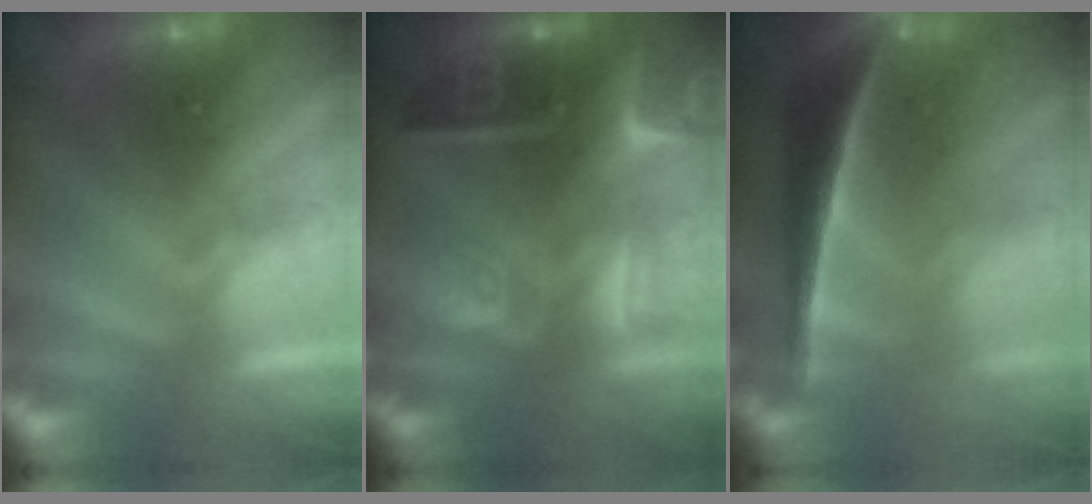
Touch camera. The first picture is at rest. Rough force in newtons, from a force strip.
{"total": 6.2}
{"total": 7.5}